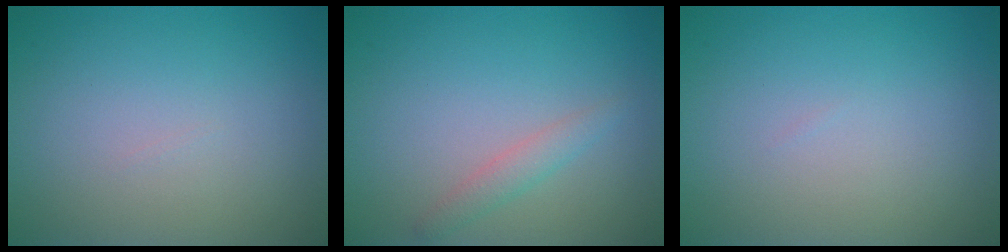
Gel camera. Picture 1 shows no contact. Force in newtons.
{"total": 1.5, "press": 1.5, "slide": 0.2}
{"total": 0.0}